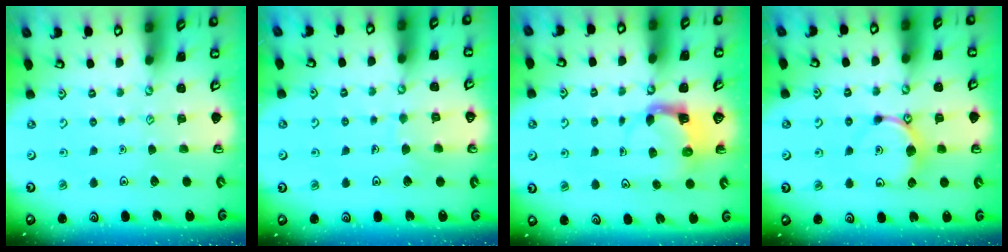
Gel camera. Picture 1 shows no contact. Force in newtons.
{"total": 5.6, "press": 5.6, "slide": 0.4}
{"total": 3.7, "press": 3.7, "slide": 0.6}
{"total": 9.4, "press": 9.4, "slide": 0.6}